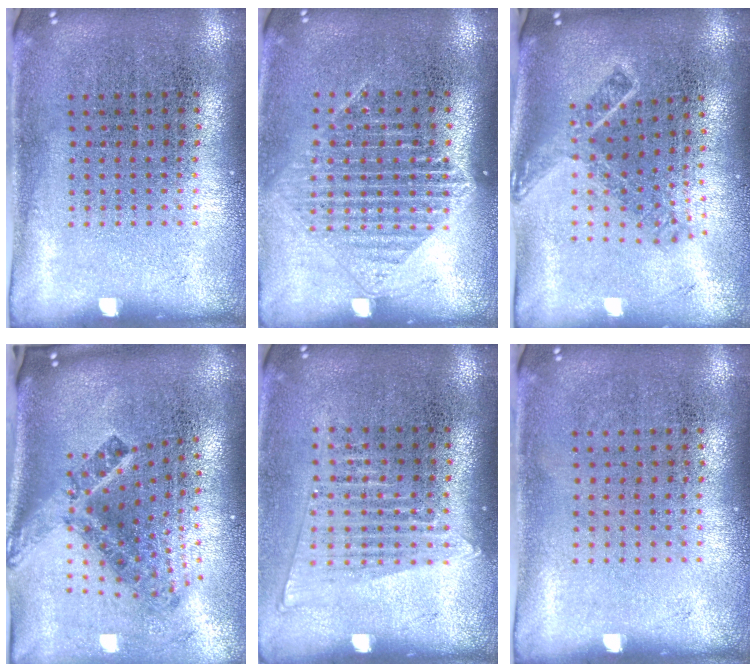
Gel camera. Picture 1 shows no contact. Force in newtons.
{"total": 1.4, "press": 1.3, "slide": 0.7}
{"total": 1.9, "press": 1.3, "slide": 1.4}
{"total": 3.0, "press": 1.7, "slide": 2.4}
{"total": 1.4, "press": 1.3, "slide": 0.5}
{"total": 0.0}